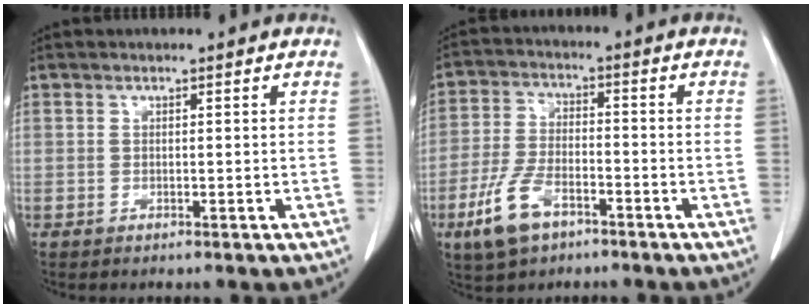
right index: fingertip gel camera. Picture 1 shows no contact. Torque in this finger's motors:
{"motor_torque": [-0.10, 0.04, -0.10, -0.09]}